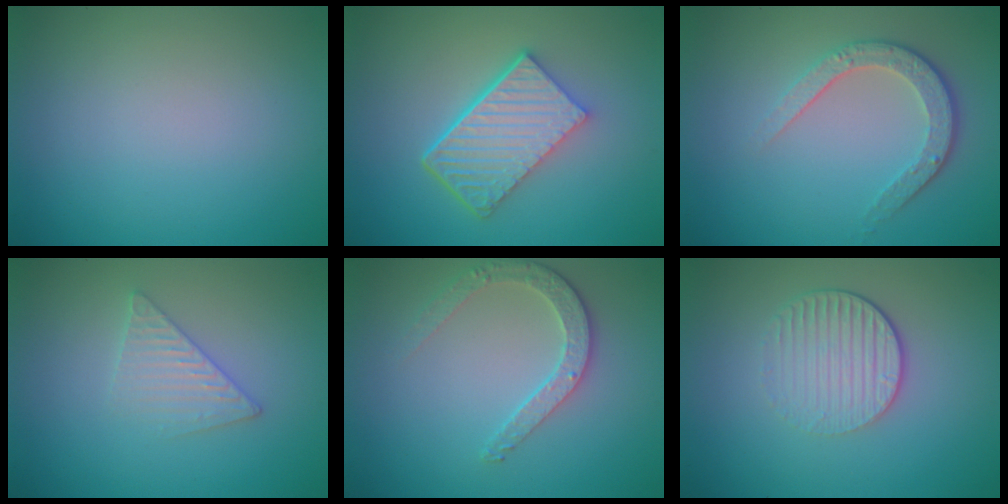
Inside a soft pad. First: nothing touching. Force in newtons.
{"total": 6.4, "press": 4.4, "slide": 4.6}
{"total": 3.5, "press": 2.8, "slide": 2.1}
{"total": 2.4, "press": 2.3, "slide": 0.2}
{"total": 2.8, "press": 2.5, "slide": 1.2}
{"total": 3.7, "press": 2.7, "slide": 2.6}